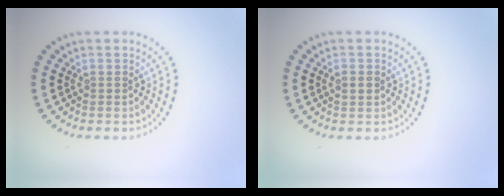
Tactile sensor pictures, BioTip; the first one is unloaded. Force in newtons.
{"total": 0.8, "press": 0.8, "slide": 0.1}